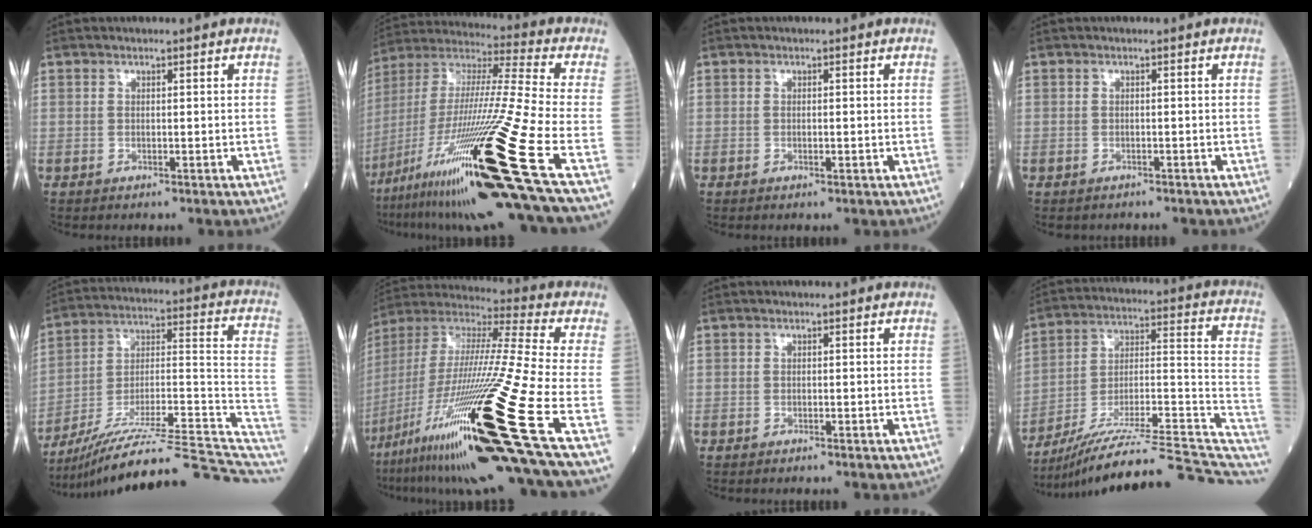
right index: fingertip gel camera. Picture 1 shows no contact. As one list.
[{"total": 29.2, "force": [-13.5, -1.0, 25.9], "torque": [-0.459, -0.047, -0.243]}, {"total": 0.8, "force": [-0.1, 0.2, 0.7], "torque": [-0.015, -0.002, -0.001]}, {"total": 1.3, "force": [-1.0, 0.7, -0.3], "torque": [-0.003, 0.002, -0.019]}, {"total": 25.4, "force": [-20.9, 1.3, 14.5], "torque": [-0.160, 0.018, -0.324]}, {"total": 31.7, "force": [-14.0, -0.2, 28.5], "torque": [-0.520, -0.055, -0.258]}, {"total": 0.6, "force": [-0.6, -0.1, 0.1], "torque": [0.000, -0.001, -0.011]}, {"total": 24.9, "force": [-21.0, 1.2, 13.3], "torque": [-0.149, 0.018, -0.323]}]